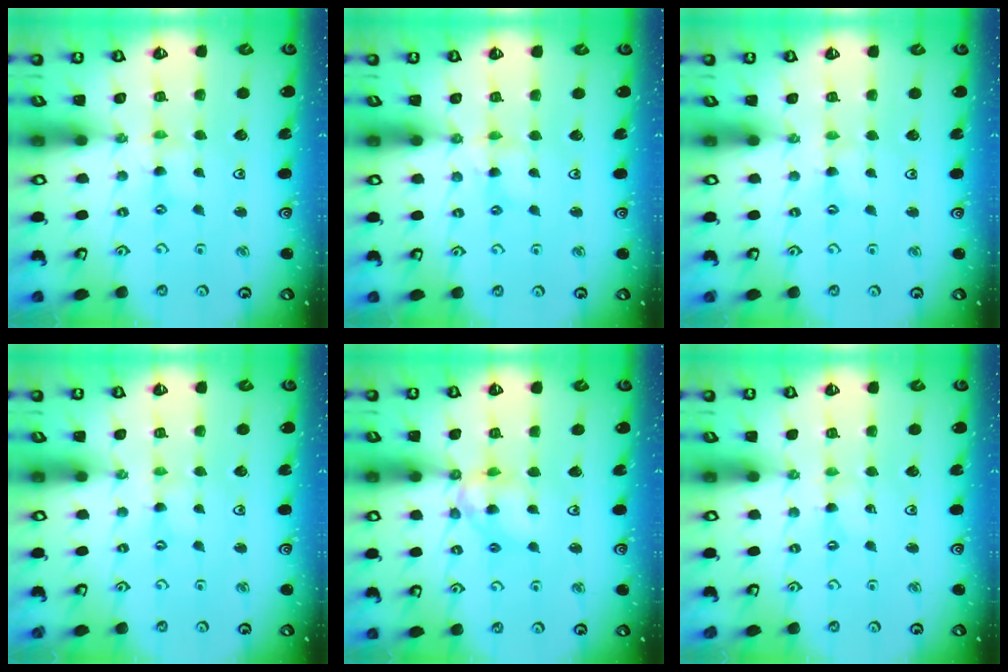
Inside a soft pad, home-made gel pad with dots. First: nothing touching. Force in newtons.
{"total": 2.6, "press": 2.6, "slide": 0.4}
{"total": 1.1, "press": 1.1, "slide": 0.2}
{"total": 0.0}
{"total": 11.2, "press": 11.1, "slide": 1.2}
{"total": 0.0}